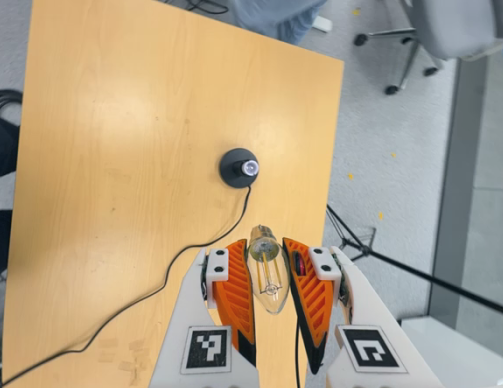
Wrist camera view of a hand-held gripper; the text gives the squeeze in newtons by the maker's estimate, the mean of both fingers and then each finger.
{"total": 21.5, "left": 23.4, "right": 19.6}